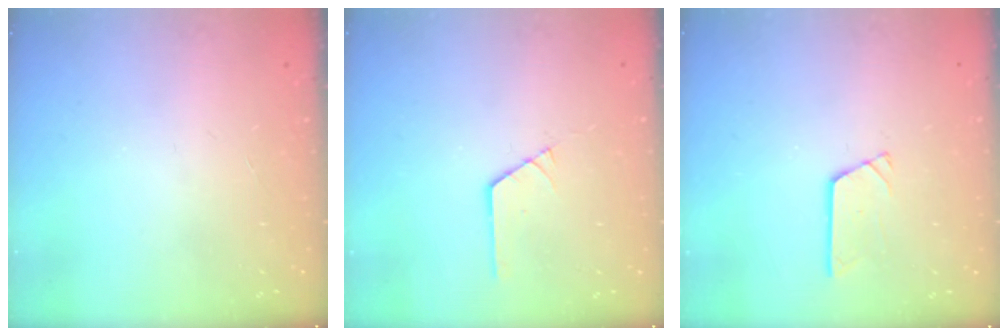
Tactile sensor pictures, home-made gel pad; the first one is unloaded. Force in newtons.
{"total": 1.0, "press": 1.0, "slide": 0.1}
{"total": 2.4, "press": 2.4, "slide": 0.2}